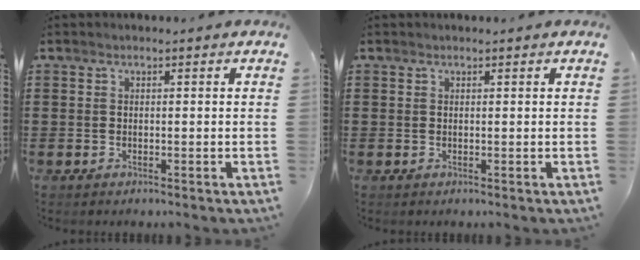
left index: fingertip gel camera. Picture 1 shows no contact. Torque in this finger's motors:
{"motor_torque": [0.09, -0.03, 0.03, 0.01]}